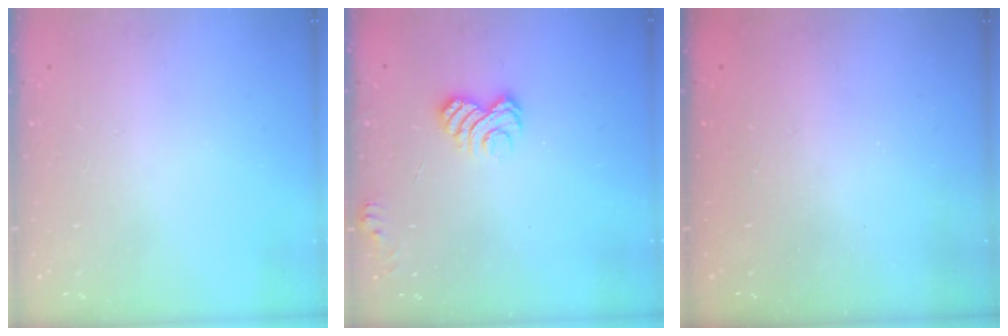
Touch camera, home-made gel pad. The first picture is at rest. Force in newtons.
{"total": 6.0, "press": 5.8, "slide": 1.3}
{"total": 2.2, "press": 2.1, "slide": 0.7}